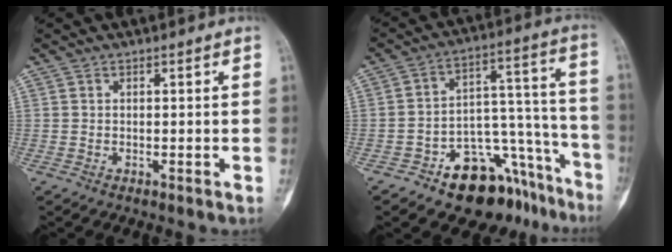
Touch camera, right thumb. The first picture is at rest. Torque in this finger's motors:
{"motor_torque": [2.00, 0.63, 1.02, -0.81, 0.27]}